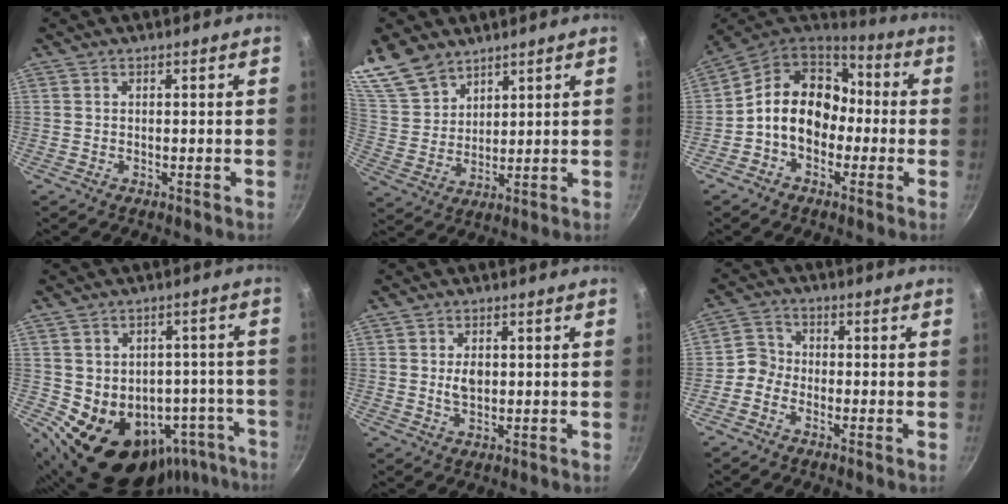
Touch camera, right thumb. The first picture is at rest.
{"total": 12.9, "force": [9.7, 7.2, 4.4], "torque": [-0.072, -0.030, 0.207]}
{"total": 14.8, "force": [-1.2, 11.6, 9.1], "torque": [-0.110, 0.049, -0.036]}
{"total": 19.5, "force": [-8.0, 14.9, 9.8], "torque": [-0.099, 0.039, -0.076]}
{"total": 3.3, "force": [0.4, 2.1, 2.4], "torque": [-0.032, -0.002, 0.009]}
{"total": 4.2, "force": [-2.1, 3.3, 1.4], "torque": [-0.009, 0.028, -0.053]}